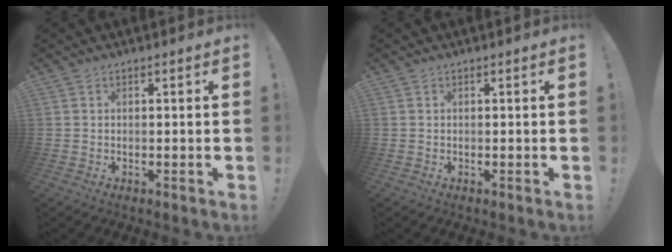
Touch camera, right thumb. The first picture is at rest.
{"total": 0.0}